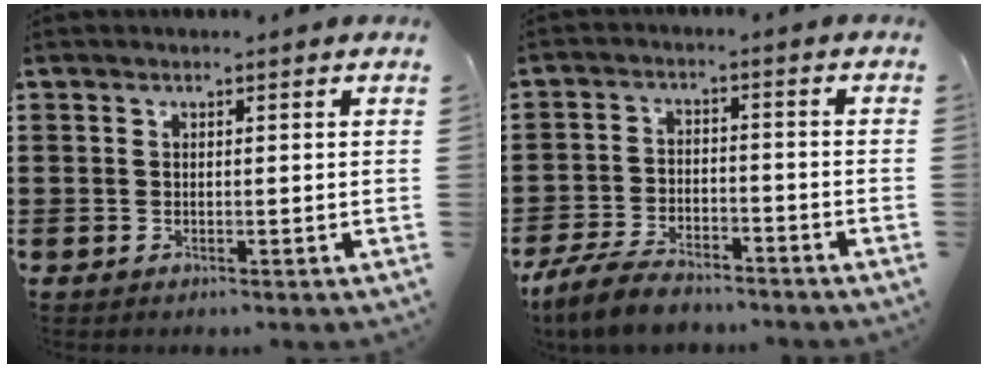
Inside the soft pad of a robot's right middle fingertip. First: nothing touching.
{"total": 6.4, "force": [-5.6, 1.6, 2.5], "torque": [-0.057, 0.007, -0.111]}